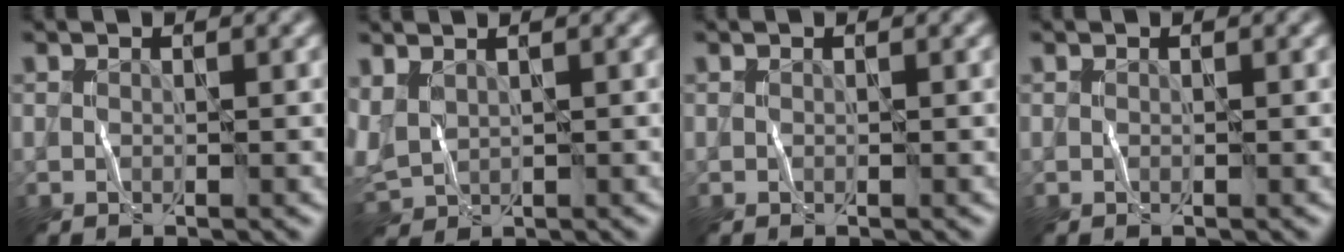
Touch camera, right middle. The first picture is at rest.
{"total": 2.0, "force": [0.5, 1.4, 1.4], "torque": [-0.048, 0.001, 0.014]}
{"total": 0.0}
{"total": 0.0}